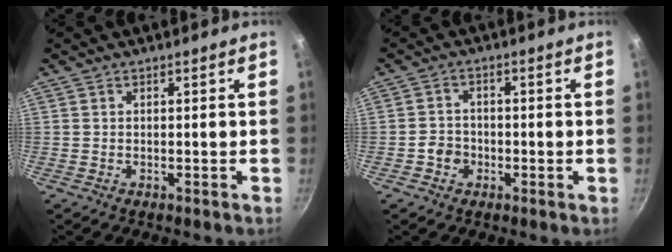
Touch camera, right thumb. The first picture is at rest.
{"total": 3.4, "force": [-1.3, 2.9, 1.1], "torque": [-0.001, 0.015, -0.025]}